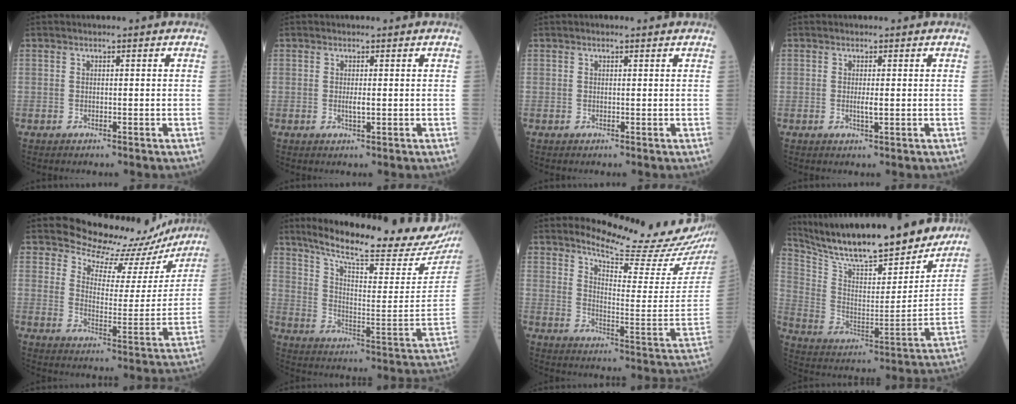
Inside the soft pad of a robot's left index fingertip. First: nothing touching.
{"total": 1.1, "force": [0.0, 0.2, 1.0], "torque": [-0.016, -0.003, 0.000]}
{"total": 0.8, "force": [0.6, 0.4, 0.4], "torque": [-0.008, 0.007, 0.005]}
{"total": 1.2, "force": [-0.1, 0.2, 1.2], "torque": [-0.019, -0.003, -0.001]}
{"total": 15.8, "force": [14.8, 5.1, 2.3], "torque": [-0.012, -0.037, 0.173]}
{"total": 25.9, "force": [22.4, 2.6, 12.9], "torque": [-0.198, -0.068, 0.298]}
{"total": 16.4, "force": [15.2, 0.3, 6.1], "torque": [-0.090, -0.097, 0.194]}
{"total": 26.8, "force": [23.2, 4.6, 12.6], "torque": [-0.215, -0.027, 0.344]}